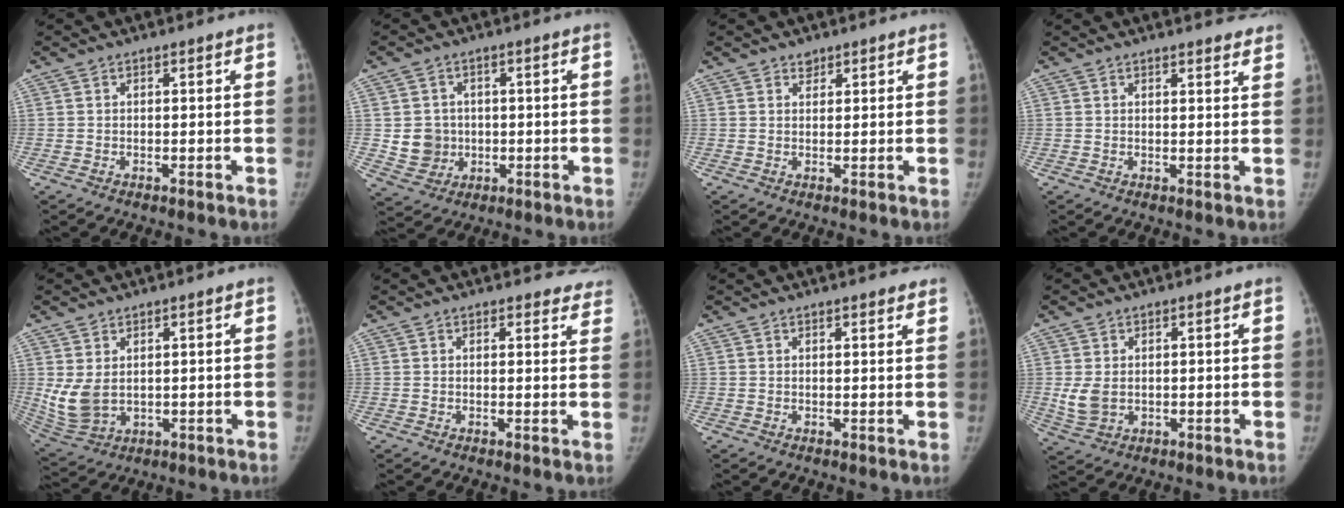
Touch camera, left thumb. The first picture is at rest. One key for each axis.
{"total": 6.3, "fx": 0.1, "fy": 5.9, "fz": 2.1, "tx": -0.008, "ty": 0.003, "tz": 0.010}
{"total": 1.7, "fx": 1.2, "fy": 1.1, "fz": 0.3, "tx": 0.008, "ty": -0.007, "tz": 0.017}
{"total": 6.1, "fx": 5.4, "fy": 1.3, "fz": 2.4, "tx": -0.011, "ty": -0.019, "tz": 0.057}
{"total": 7.5, "fx": 1.3, "fy": 5.1, "fz": 5.4, "tx": -0.117, "ty": -0.012, "tz": 0.045}
{"total": 5.8, "fx": 5.4, "fy": 2.1, "fz": 0.3, "tx": 0.044, "ty": -0.023, "tz": 0.036}
{"total": 4.0, "fx": 3.3, "fy": 0.8, "fz": 2.0, "tx": -0.014, "ty": -0.004, "tz": 0.037}
{"total": 4.6, "fx": 0.4, "fy": 3.4, "fz": 3.1, "tx": -0.064, "ty": -0.009, "tz": 0.017}